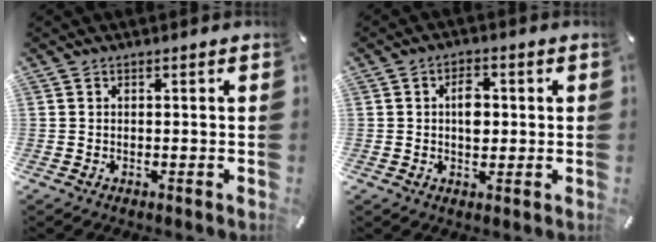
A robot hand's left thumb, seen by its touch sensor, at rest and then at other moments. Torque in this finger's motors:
{"motor_torque": [0.98, 0.91, 0.61, 0.06, 0.01]}